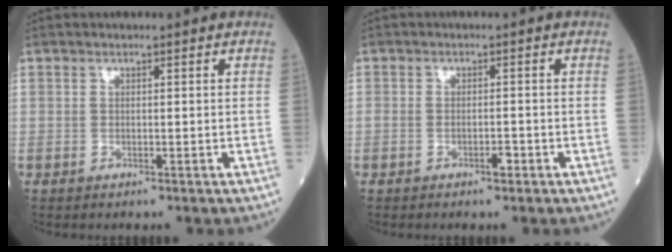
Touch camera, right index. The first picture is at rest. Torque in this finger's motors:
{"motor_torque": [0.51, -0.27, 0.22, 0.08]}